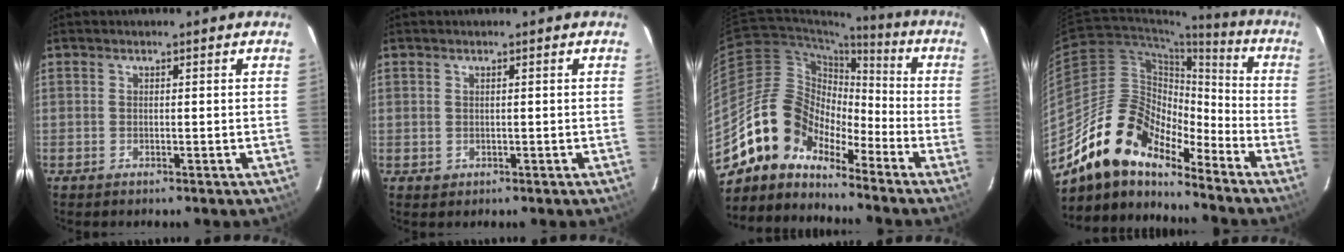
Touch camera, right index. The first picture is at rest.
{"total": 1.0, "force": [0.2, 1.0, 0.1], "torque": [0.005, 0.003, 0.003]}
{"total": 11.8, "force": [-9.5, 6.4, 2.7], "torque": [-0.051, 0.038, -0.195]}
{"total": 17.1, "force": [-13.6, 6.5, 7.9], "torque": [-0.147, 0.004, -0.258]}